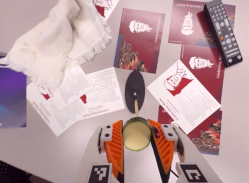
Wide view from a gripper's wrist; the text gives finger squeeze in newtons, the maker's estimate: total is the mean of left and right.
{"total": 12.3, "left": 12.6, "right": 12.1}